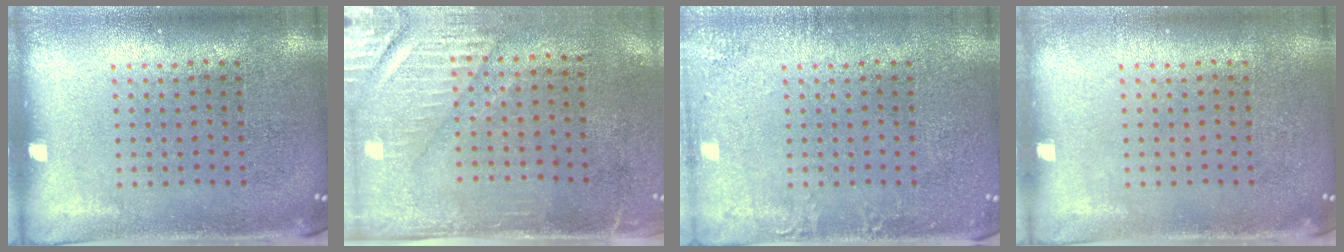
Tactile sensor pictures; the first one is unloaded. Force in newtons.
{"total": 3.0, "press": 2.6, "slide": 1.6}
{"total": 1.7, "press": 1.7, "slide": 0.3}
{"total": 0.0}